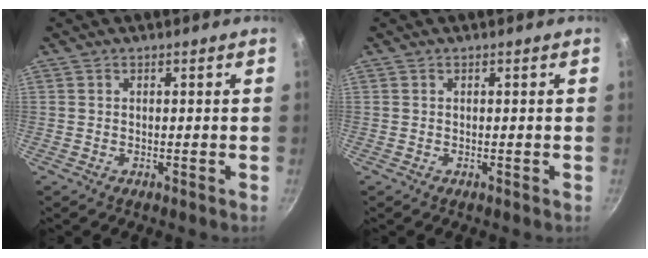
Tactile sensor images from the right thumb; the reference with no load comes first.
{"total": 0.0}